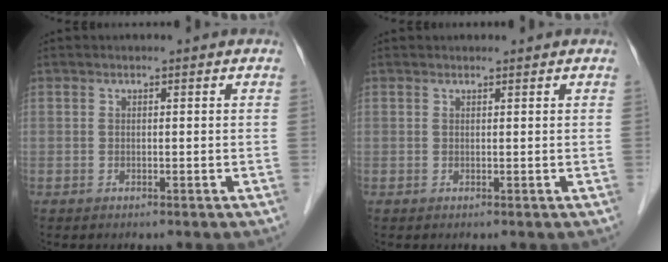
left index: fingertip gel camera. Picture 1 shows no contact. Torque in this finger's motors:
{"motor_torque": [0.13, -0.11, 0.00, 0.01]}